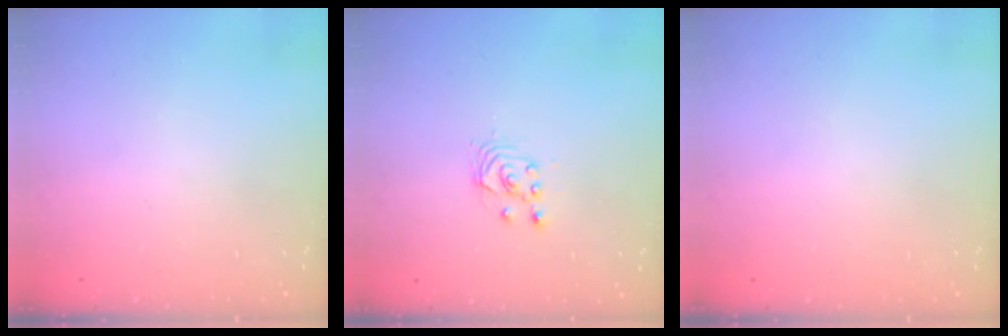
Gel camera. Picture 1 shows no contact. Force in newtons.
{"total": 2.5, "press": 2.5, "slide": 0.2}
{"total": 0.0}